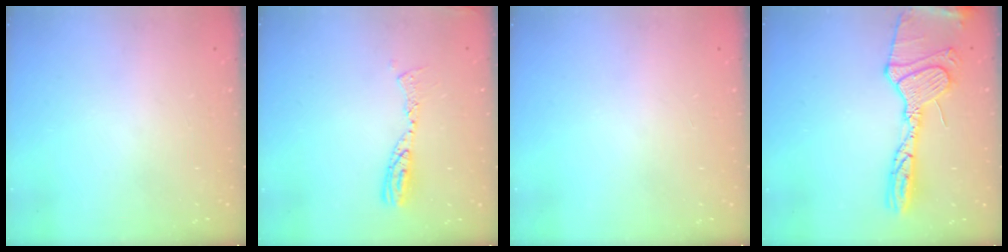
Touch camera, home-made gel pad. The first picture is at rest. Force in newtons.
{"total": 9.2, "press": 9.1, "slide": 0.7}
{"total": 0.0}
{"total": 18.8, "press": 18.7, "slide": 1.5}